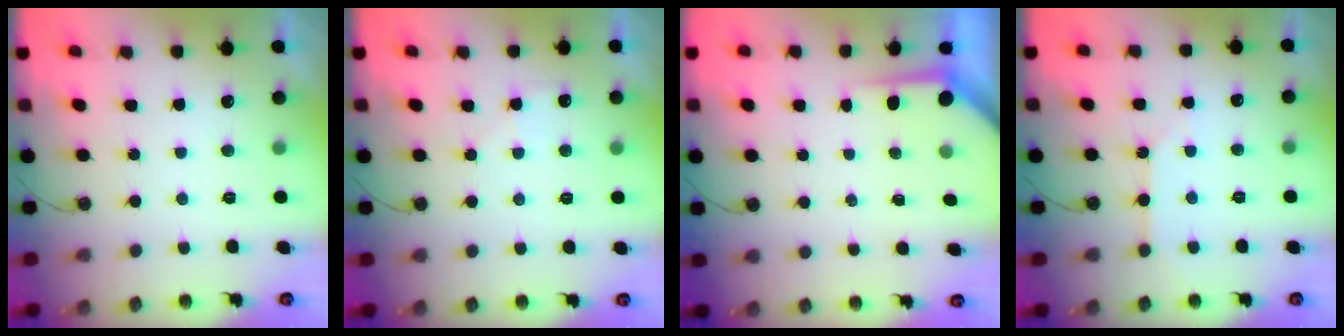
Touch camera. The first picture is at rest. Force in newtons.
{"total": 4.6, "press": 4.5, "slide": 0.8}
{"total": 3.5, "press": 3.5, "slide": 0.4}
{"total": 2.1, "press": 2.1, "slide": 0.3}